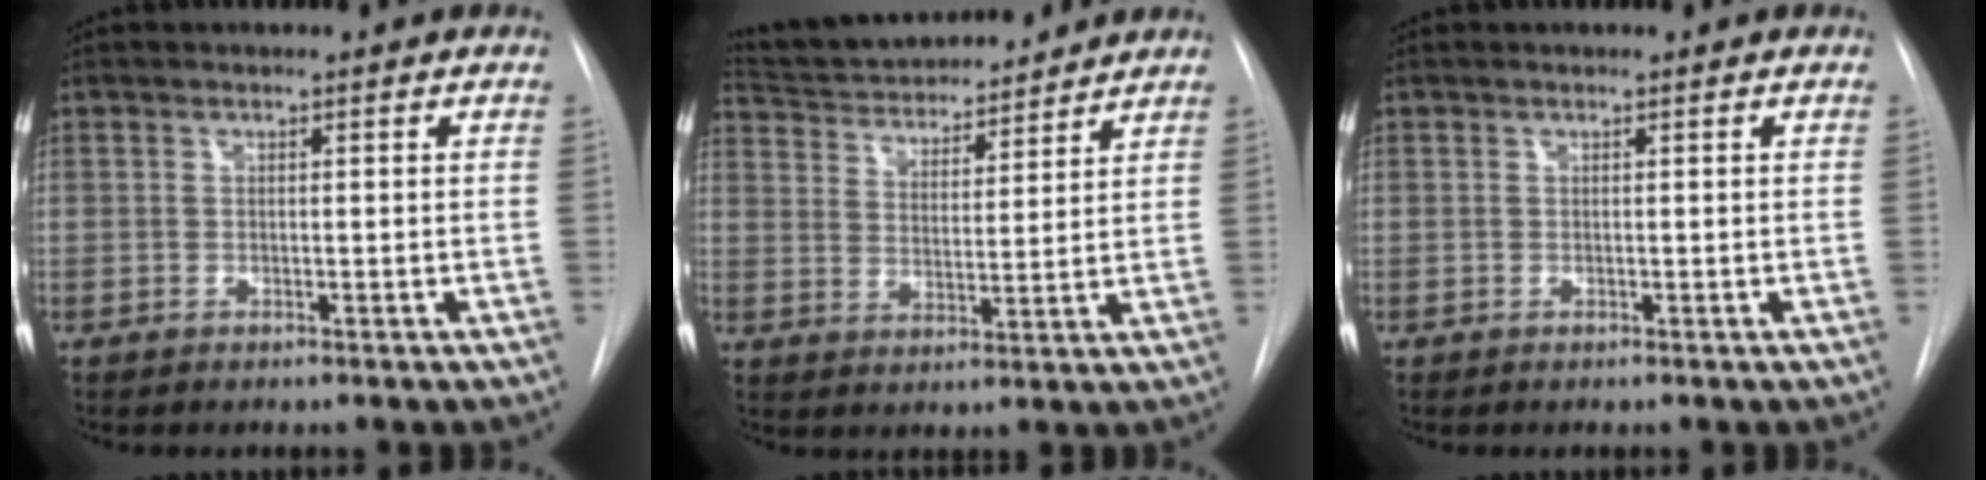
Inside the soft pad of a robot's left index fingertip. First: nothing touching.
{"total": 15.3, "force": [14.2, 3.2, 4.7], "torque": [-0.080, 0.015, 0.229]}
{"total": 0.0}